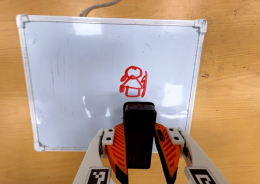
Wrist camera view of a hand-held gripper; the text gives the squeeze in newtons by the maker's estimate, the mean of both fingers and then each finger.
{"total": 6.0, "left": 4.6, "right": 7.4}